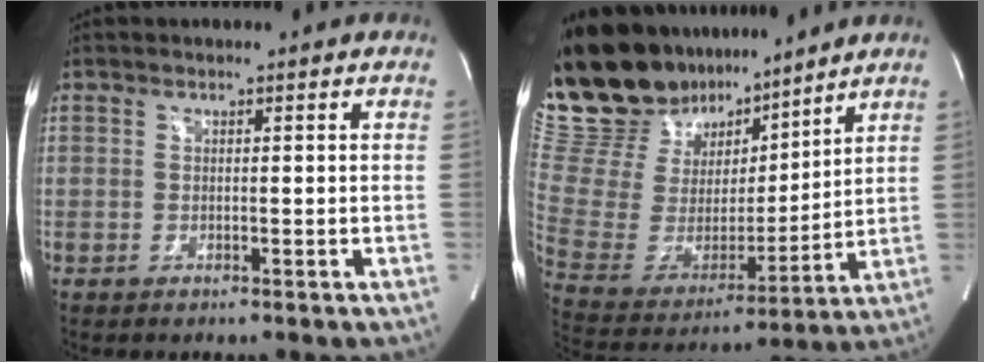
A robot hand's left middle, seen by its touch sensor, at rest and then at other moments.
{"total": 21.0, "force": [18.6, 6.4, 7.4], "torque": [-0.142, 0.007, 0.335]}